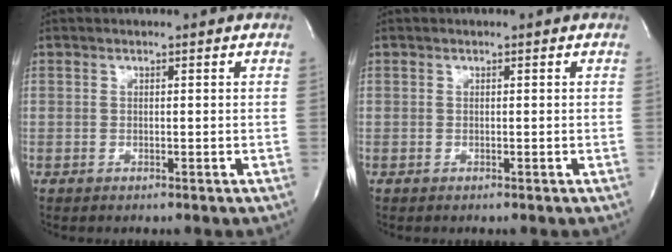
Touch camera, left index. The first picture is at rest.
{"total": 0.0}